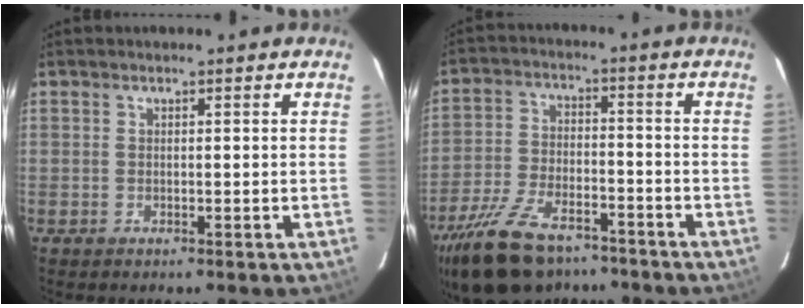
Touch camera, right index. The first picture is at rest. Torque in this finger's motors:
{"motor_torque": [1.04, -1.10, 0.67, 0.16]}